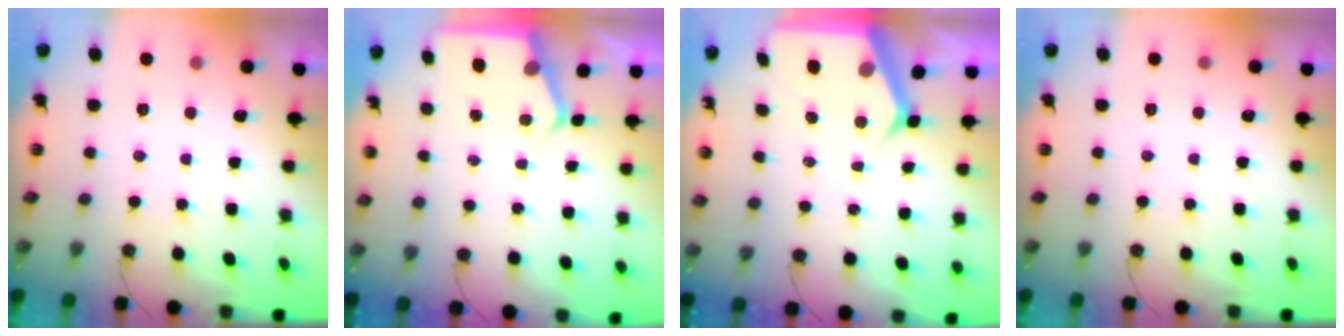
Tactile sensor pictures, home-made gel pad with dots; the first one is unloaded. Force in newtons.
{"total": 4.3, "press": 4.2, "slide": 0.6}
{"total": 7.6, "press": 7.6, "slide": 0.8}
{"total": 0.0}